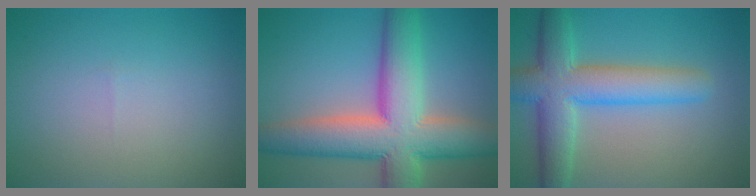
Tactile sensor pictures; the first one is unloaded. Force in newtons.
{"total": 11.9, "press": 11.9, "slide": 0.8}
{"total": 7.7, "press": 7.7, "slide": 0.3}